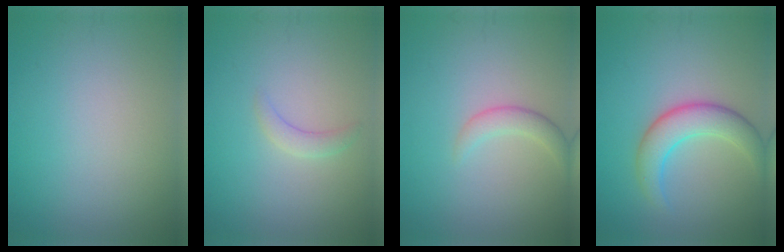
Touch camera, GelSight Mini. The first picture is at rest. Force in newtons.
{"total": 1.3, "press": 1.3, "slide": 0.2}
{"total": 1.9, "press": 1.9, "slide": 0.0}
{"total": 4.3, "press": 4.3, "slide": 0.1}